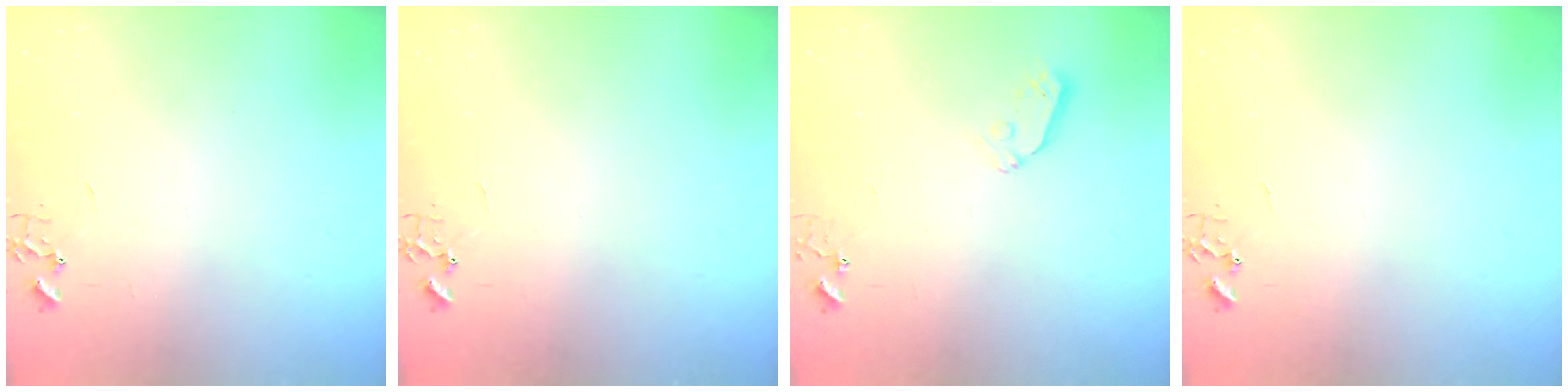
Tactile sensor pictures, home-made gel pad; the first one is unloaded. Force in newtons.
{"total": 0.0}
{"total": 4.7, "press": 4.6, "slide": 0.9}
{"total": 0.0}